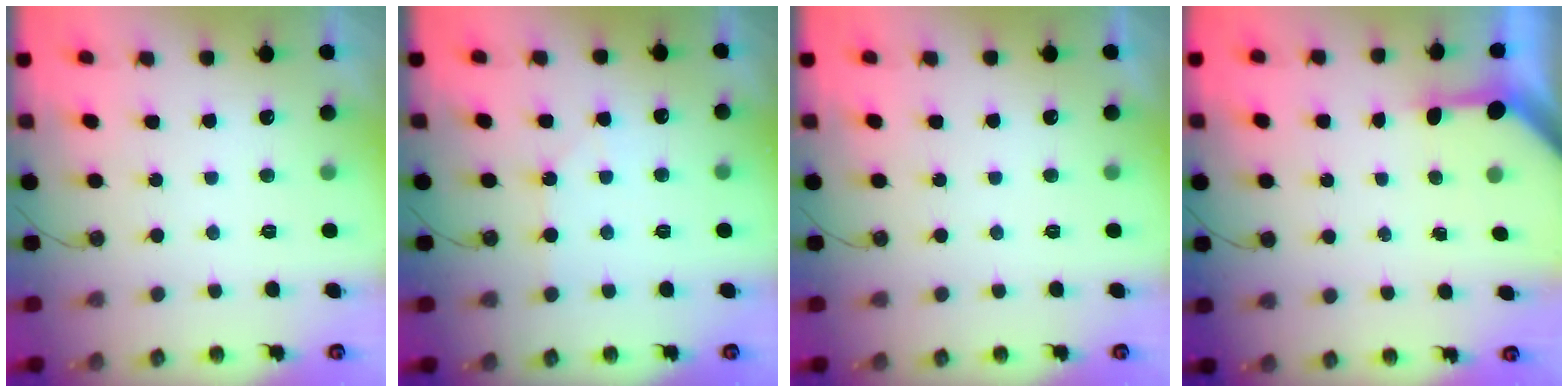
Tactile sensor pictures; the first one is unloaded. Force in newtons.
{"total": 5.6, "press": 5.5, "slide": 0.8}
{"total": 0.0}
{"total": 3.5, "press": 3.5, "slide": 0.4}